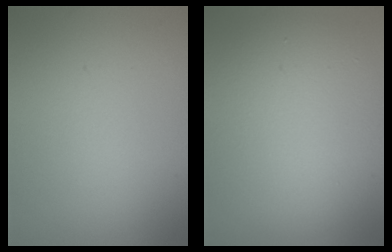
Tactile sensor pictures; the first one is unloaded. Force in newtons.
{"total": 10.6, "press": 10.6, "slide": 0.3}